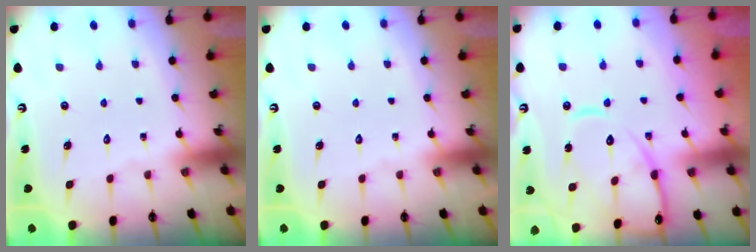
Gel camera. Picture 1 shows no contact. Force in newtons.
{"total": 0.0}
{"total": 14.4, "press": 14.3, "slide": 1.4}